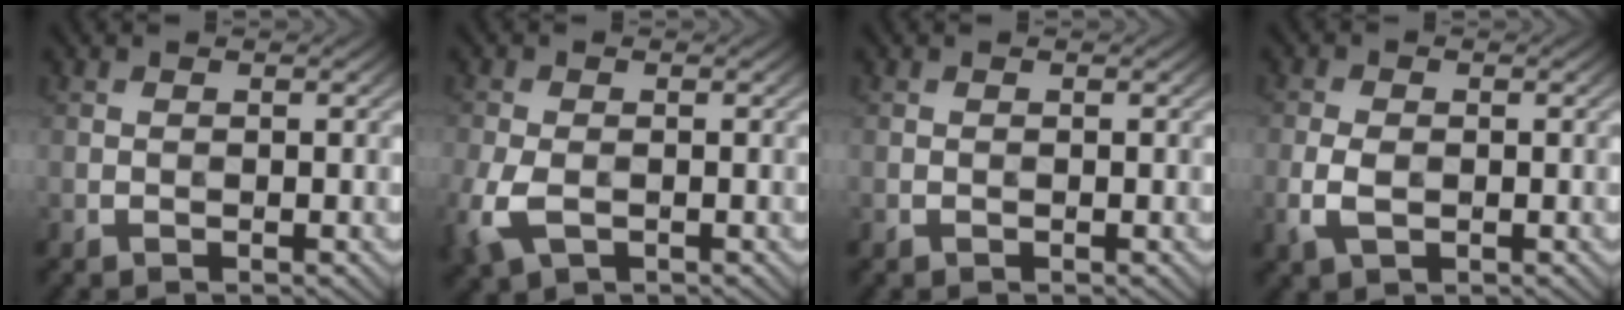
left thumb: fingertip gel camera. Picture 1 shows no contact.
{"total": 5.4, "force": [-2.0, 3.2, 3.8], "torque": [-0.109, -0.012, -0.043]}
{"total": 0.0}
{"total": 3.5, "force": [-0.9, 2.2, 2.7], "torque": [-0.069, -0.004, -0.021]}